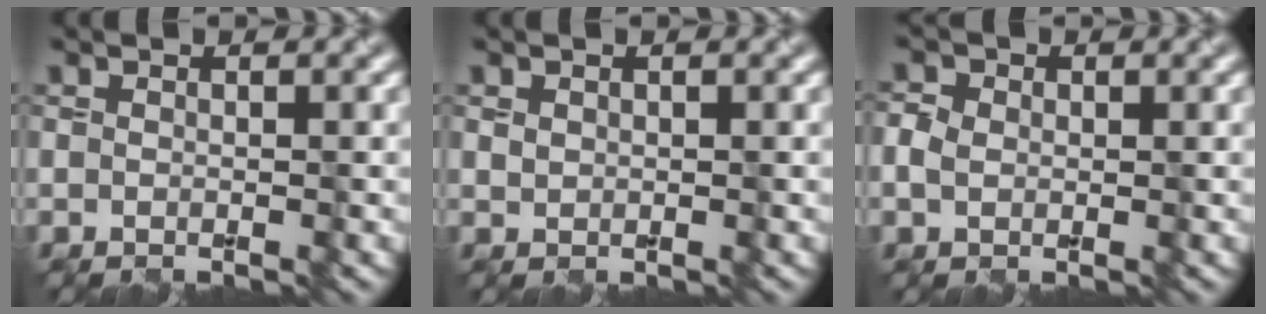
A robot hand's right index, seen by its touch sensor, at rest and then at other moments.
{"total": 0.7, "force": [0.4, 0.6, 0.2], "torque": [-0.003, -0.002, 0.010]}
{"total": 2.2, "force": [0.1, 1.9, 1.1], "torque": [-0.029, 0.003, 0.004]}